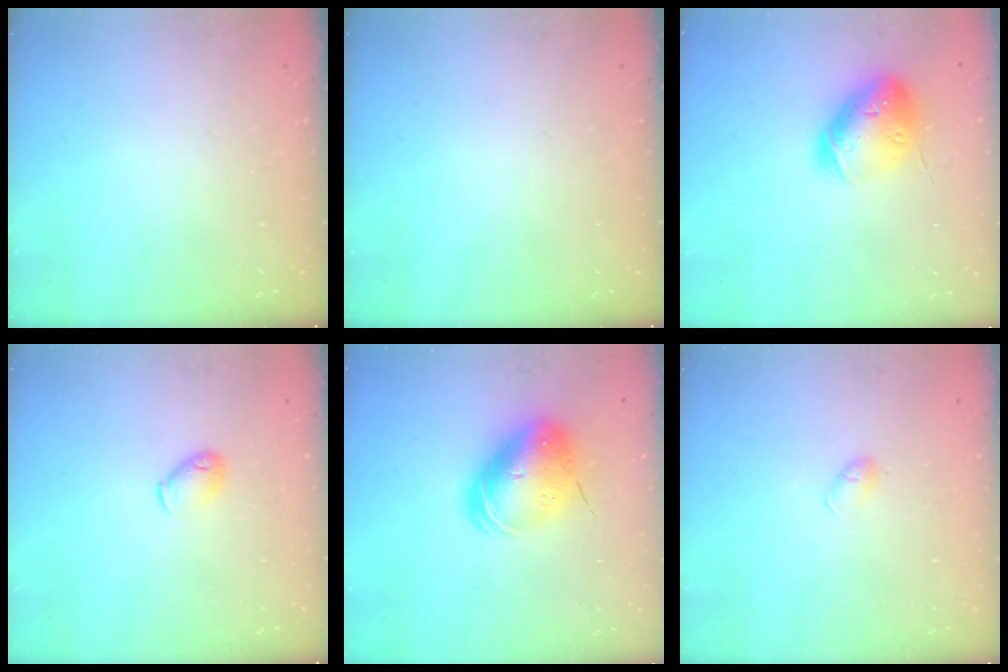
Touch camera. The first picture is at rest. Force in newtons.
{"total": 0.0}
{"total": 17.7, "press": 17.4, "slide": 2.8}
{"total": 5.8, "press": 5.6, "slide": 1.2}
{"total": 15.0, "press": 14.7, "slide": 3.0}
{"total": 4.1, "press": 4.0, "slide": 0.7}